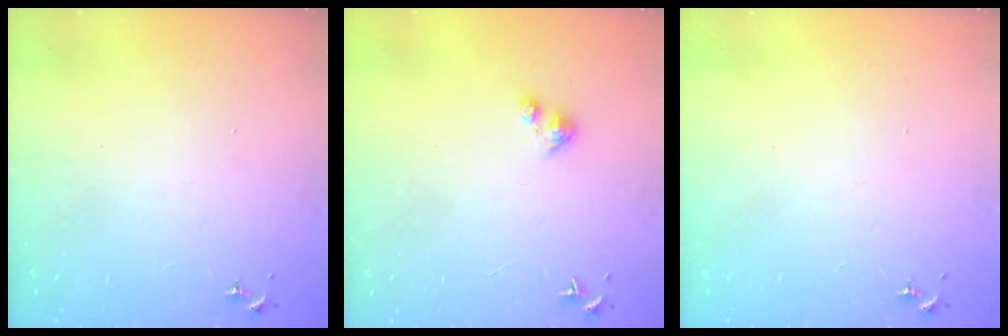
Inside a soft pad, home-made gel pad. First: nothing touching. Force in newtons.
{"total": 2.4, "press": 2.4, "slide": 0.2}
{"total": 0.0}